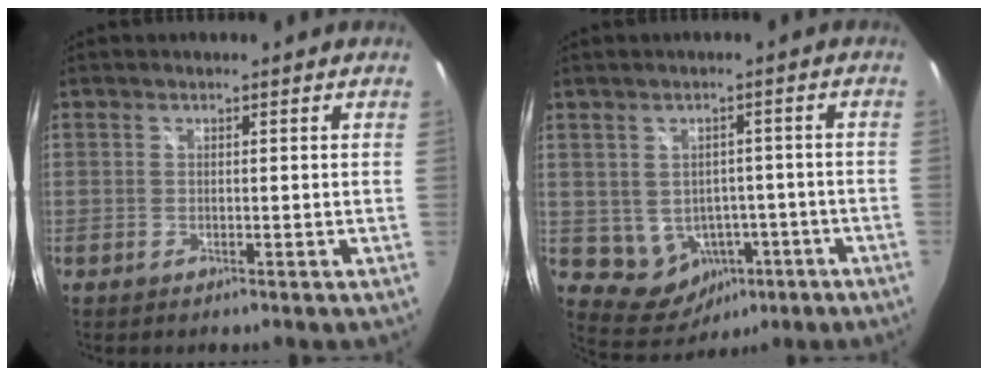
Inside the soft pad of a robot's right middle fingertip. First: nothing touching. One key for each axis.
{"total": 8.9, "fx": -3.0, "fy": 7.6, "fz": 3.5, "tx": -0.085, "ty": 0.002, "tz": -0.018}